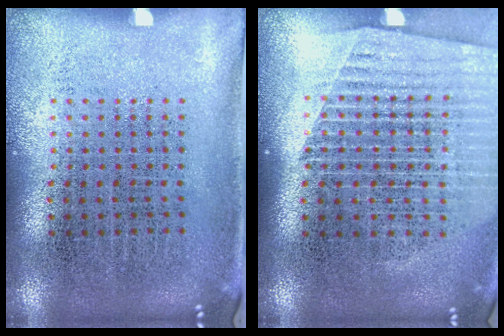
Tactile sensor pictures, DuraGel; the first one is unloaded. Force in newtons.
{"total": 1.6, "press": 1.5, "slide": 0.5}